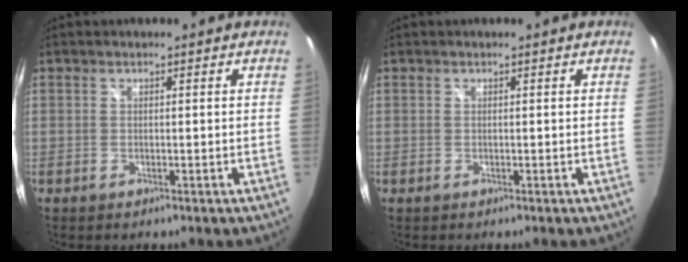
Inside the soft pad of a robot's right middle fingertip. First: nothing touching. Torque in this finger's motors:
{"motor_torque": [0.08, 0.15, 0.00, 0.01]}